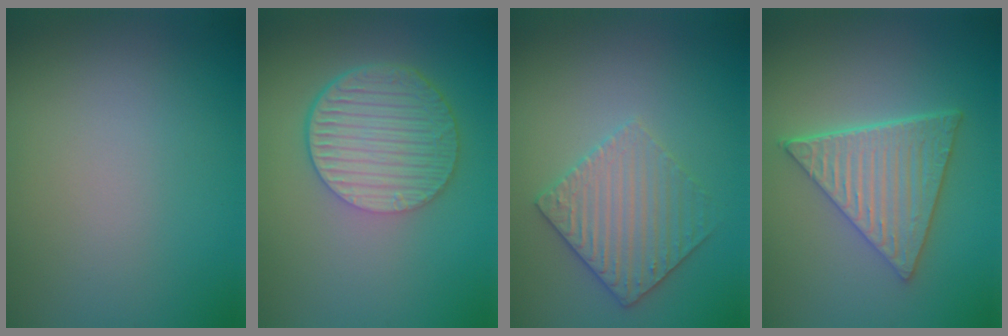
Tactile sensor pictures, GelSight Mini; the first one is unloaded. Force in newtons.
{"total": 6.5, "press": 4.5, "slide": 4.8}
{"total": 3.2, "press": 3.0, "slide": 1.1}
{"total": 5.9, "press": 4.4, "slide": 4.0}